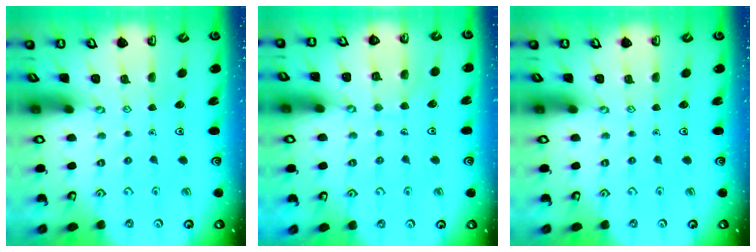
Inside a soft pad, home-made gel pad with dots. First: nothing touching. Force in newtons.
{"total": 5.9, "press": 5.9, "slide": 0.5}
{"total": 0.0}